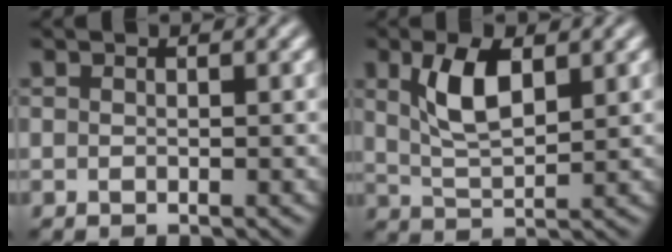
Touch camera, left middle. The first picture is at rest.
{"total": 4.6, "force": [1.5, 2.0, 3.9], "torque": [-0.091, 0.001, 0.031]}